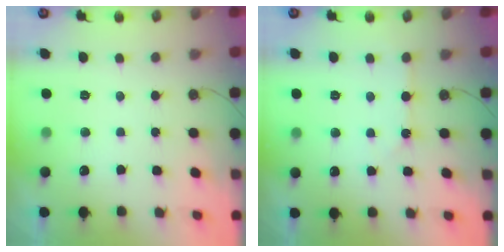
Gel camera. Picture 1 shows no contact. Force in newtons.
{"total": 2.7, "press": 2.7, "slide": 0.3}